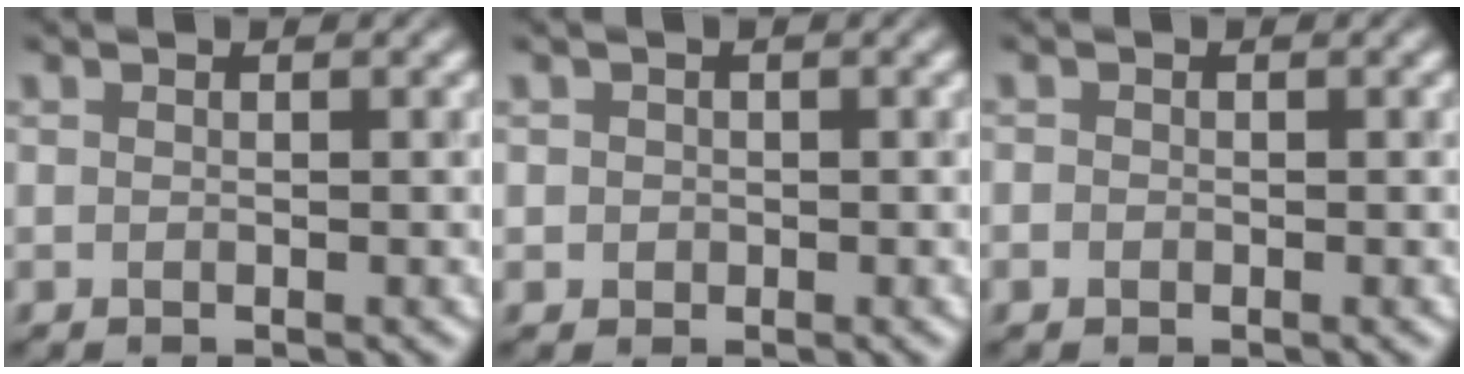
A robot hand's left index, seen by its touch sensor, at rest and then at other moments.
{"total": 1.0, "force": [0.1, 1.0, 0.1], "torque": [0.008, -0.002, 0.001]}
{"total": 0.6, "force": [-0.2, 0.6, 0.1], "torque": [0.000, -0.004, -0.006]}